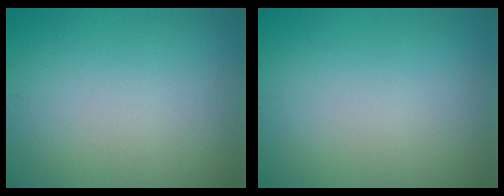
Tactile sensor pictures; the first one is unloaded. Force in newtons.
{"total": 0.0}